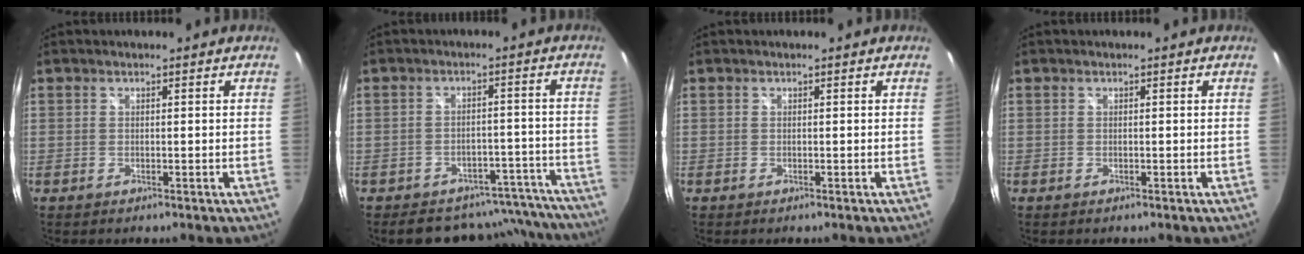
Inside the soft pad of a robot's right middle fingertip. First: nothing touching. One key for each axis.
{"total": 14.5, "fx": -13.2, "fy": 5.6, "fz": 2.1, "tx": -0.025, "ty": 0.052, "tz": -0.149}
{"total": 0.0}
{"total": 0.0}